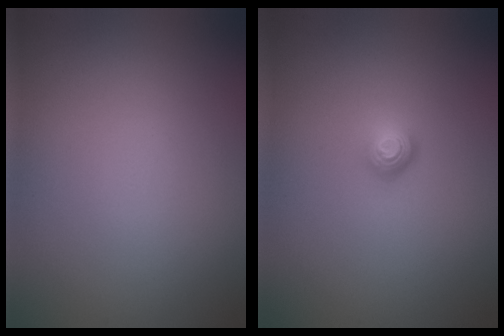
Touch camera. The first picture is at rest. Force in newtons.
{"total": 1.8, "press": 1.2, "slide": 1.4}